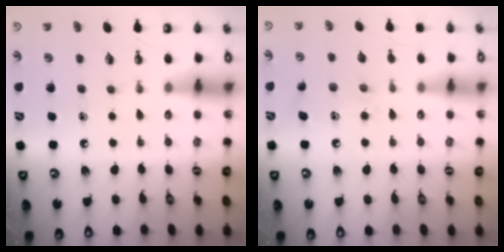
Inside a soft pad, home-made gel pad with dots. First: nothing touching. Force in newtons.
{"total": 10.3, "press": 10.3, "slide": 0.7}